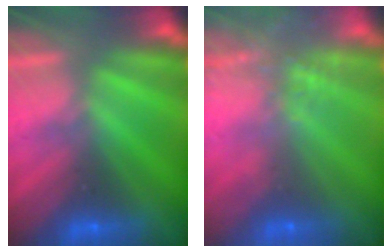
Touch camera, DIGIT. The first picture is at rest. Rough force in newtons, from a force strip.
{"total": 9.2}